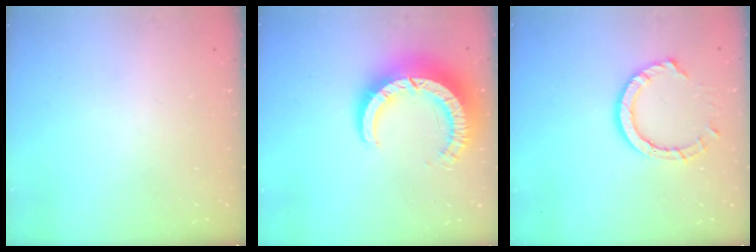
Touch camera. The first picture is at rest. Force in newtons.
{"total": 13.2, "press": 13.2, "slide": 1.3}
{"total": 9.4, "press": 9.3, "slide": 0.7}